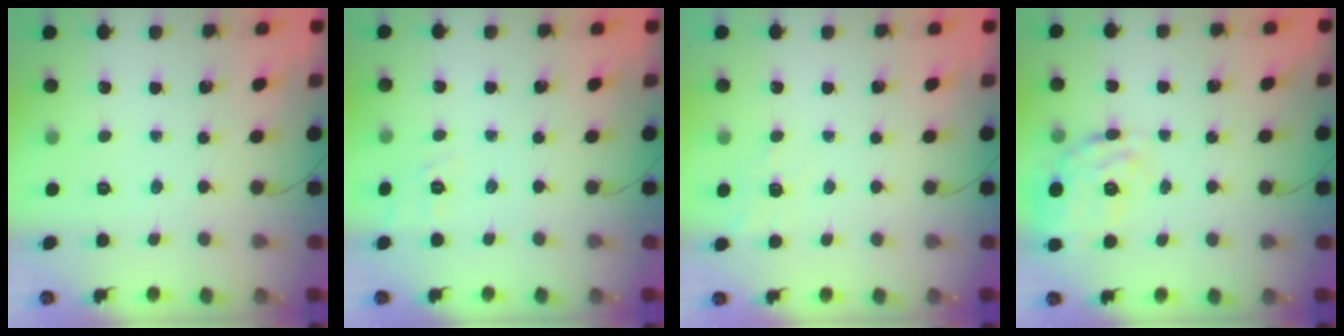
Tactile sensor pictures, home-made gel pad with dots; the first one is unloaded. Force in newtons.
{"total": 3.0, "press": 2.4, "slide": 1.8}
{"total": 6.3, "press": 6.1, "slide": 1.5}
{"total": 12.3, "press": 12.1, "slide": 1.8}